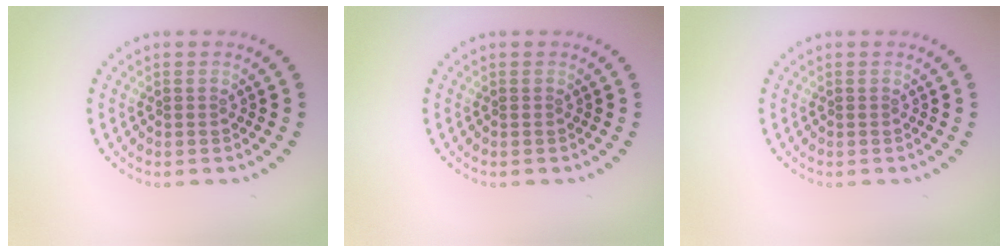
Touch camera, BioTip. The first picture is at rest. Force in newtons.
{"total": 0.0}
{"total": 0.0}